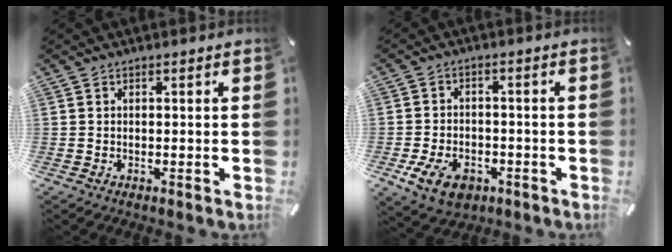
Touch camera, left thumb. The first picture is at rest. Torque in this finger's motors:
{"motor_torque": [0.79, 0.79, 0.09, -0.08, 0.10]}